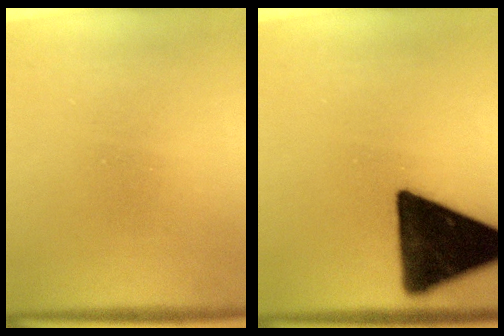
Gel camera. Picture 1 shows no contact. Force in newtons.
{"total": 18.6}